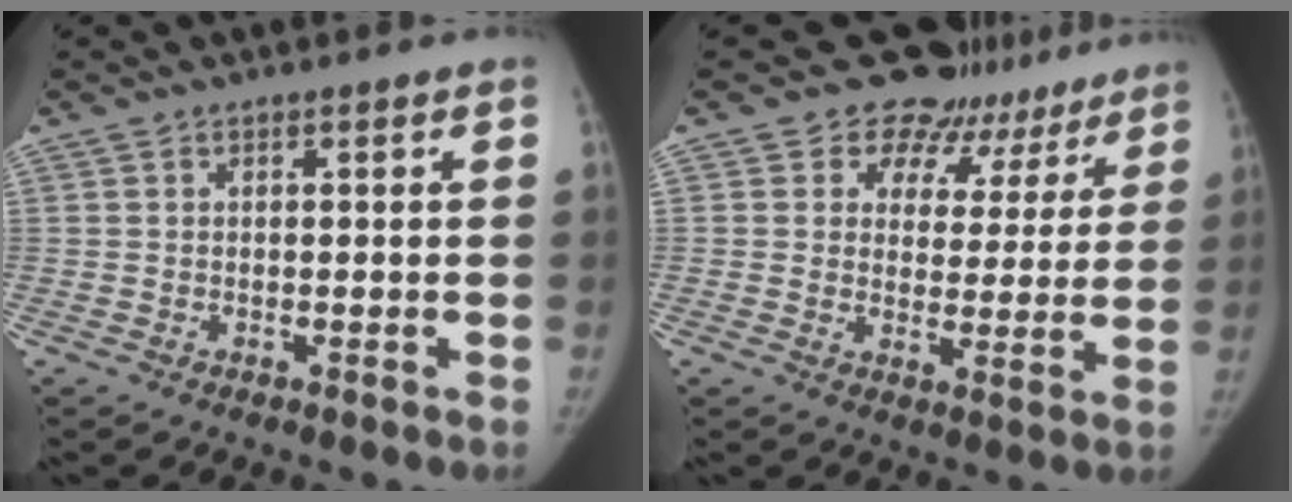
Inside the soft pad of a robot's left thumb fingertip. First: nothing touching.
{"total": 14.0, "force": [11.4, 8.0, 1.0], "torque": [0.031, -0.059, 0.126]}